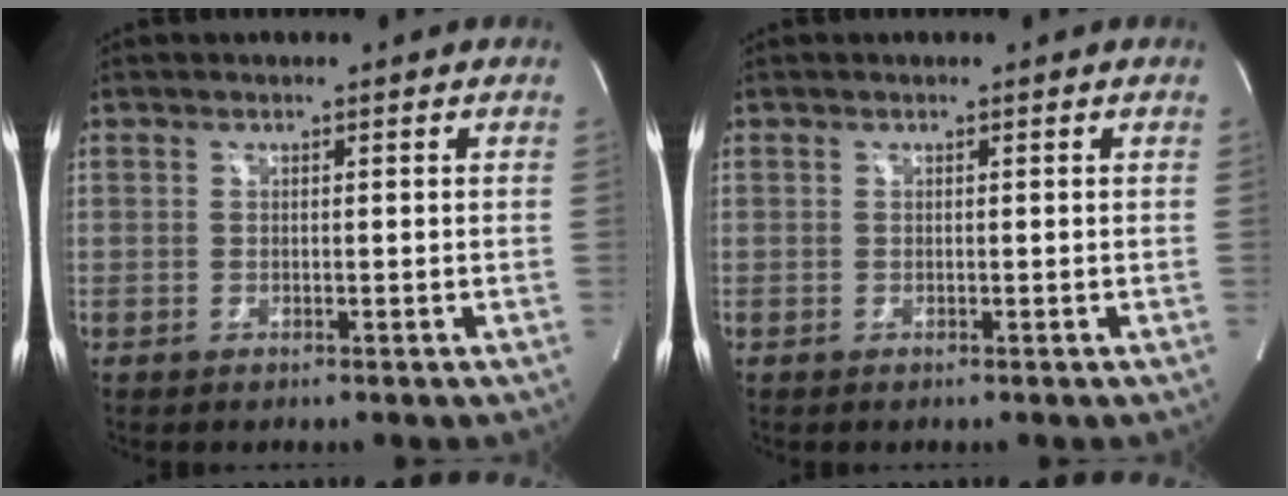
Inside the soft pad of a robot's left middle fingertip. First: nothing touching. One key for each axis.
{"total": 0.0}